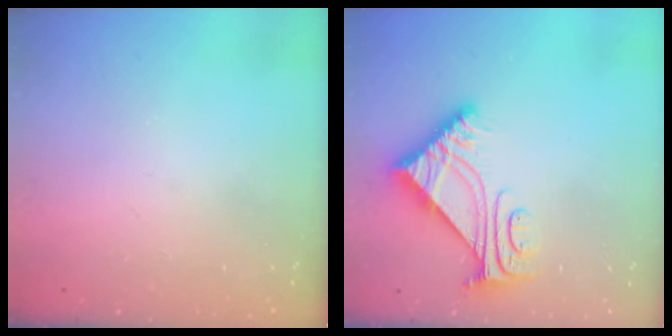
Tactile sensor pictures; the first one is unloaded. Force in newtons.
{"total": 7.3, "press": 7.2, "slide": 0.7}